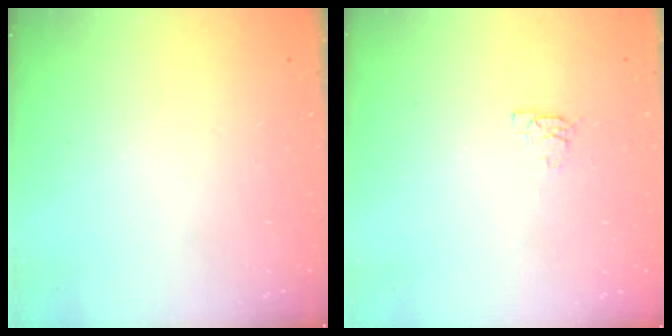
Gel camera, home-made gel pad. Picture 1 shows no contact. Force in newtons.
{"total": 4.9, "press": 4.8, "slide": 0.6}